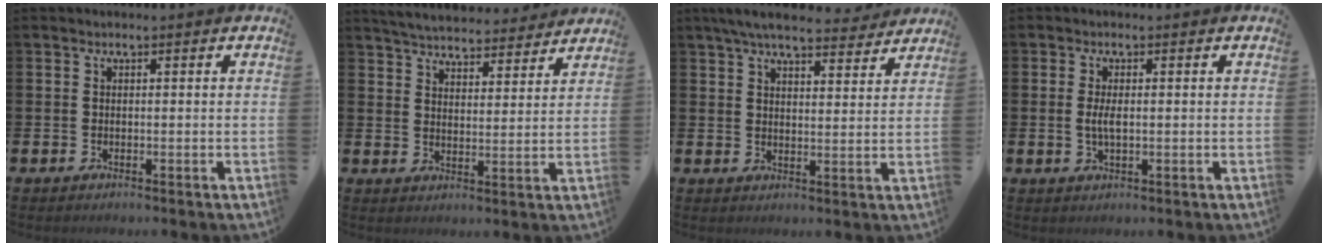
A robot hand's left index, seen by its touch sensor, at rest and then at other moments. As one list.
[{"total": 5.3, "force": [5.2, 0.8, 0.3], "torque": [-0.023, -0.039, 0.091]}, {"total": 6.5, "force": [6.0, 1.3, 2.2], "torque": [-0.049, -0.028, 0.105]}, {"total": 2.6, "force": [0.1, 1.0, 2.4], "torque": [-0.042, 0.001, -0.001]}]